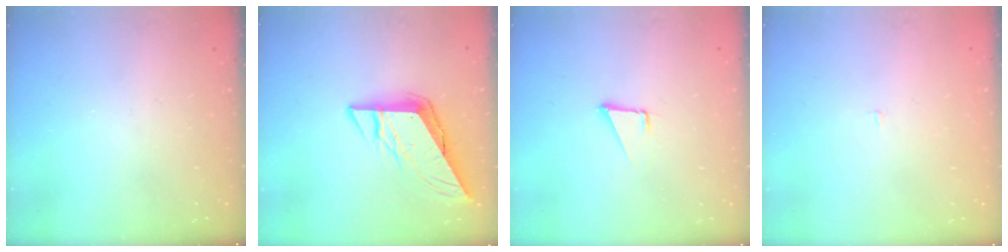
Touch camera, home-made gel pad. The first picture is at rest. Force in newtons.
{"total": 9.8, "press": 9.8, "slide": 0.6}
{"total": 1.7, "press": 1.7, "slide": 0.1}
{"total": 1.2, "press": 1.2, "slide": 0.1}